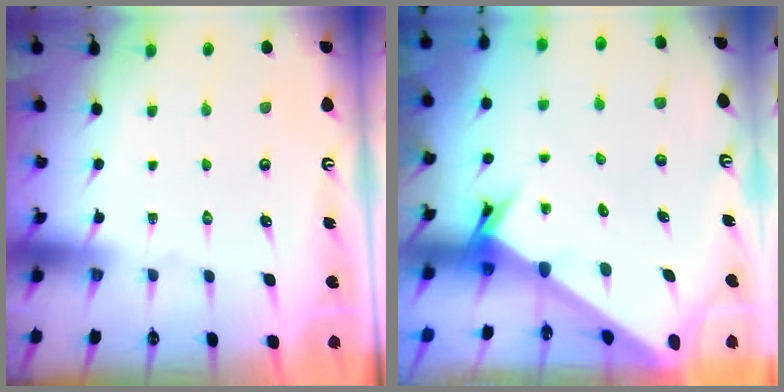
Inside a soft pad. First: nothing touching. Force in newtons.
{"total": 3.3, "press": 3.3, "slide": 0.3}